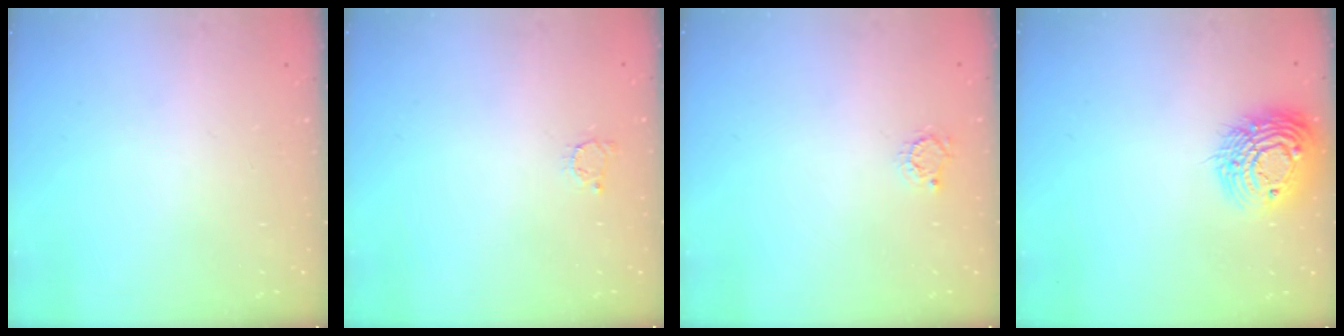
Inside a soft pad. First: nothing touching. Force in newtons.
{"total": 2.5, "press": 2.5, "slide": 0.3}
{"total": 2.7, "press": 2.7, "slide": 0.4}
{"total": 14.5, "press": 14.5, "slide": 1.0}